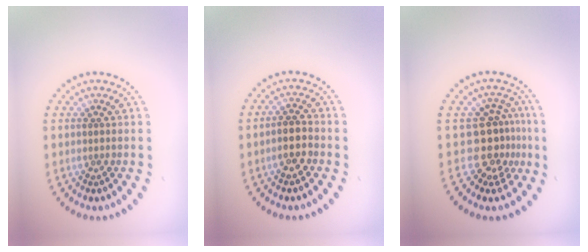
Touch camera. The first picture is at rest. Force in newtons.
{"total": 2.5, "press": 2.3, "slide": 0.9}
{"total": 3.6, "press": 2.6, "slide": 2.5}